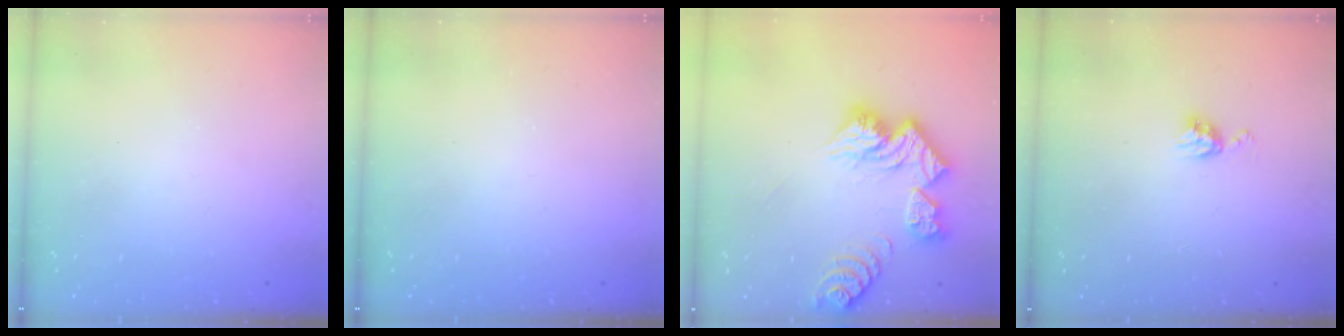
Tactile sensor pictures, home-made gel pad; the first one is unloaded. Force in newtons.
{"total": 0.0}
{"total": 15.7, "press": 15.6, "slide": 1.7}
{"total": 6.1, "press": 6.1, "slide": 0.6}